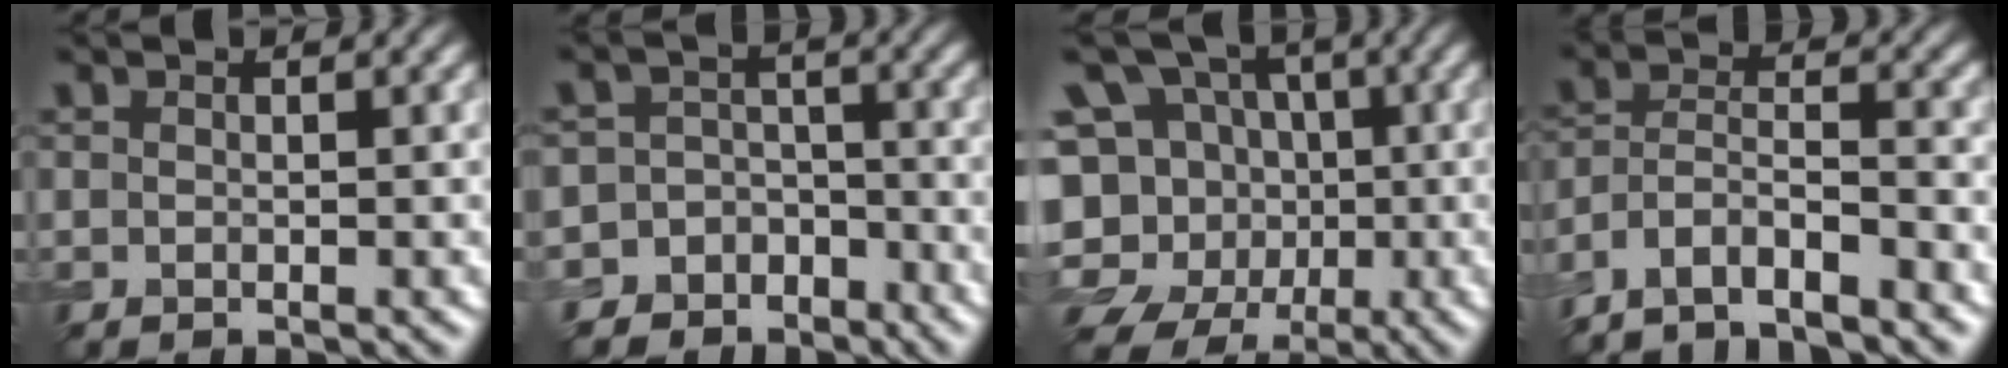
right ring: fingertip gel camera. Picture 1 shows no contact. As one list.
[{"total": 7.6, "force": [-5.1, 5.7, -0.4], "torque": [0.025, -0.007, -0.094]}, {"total": 11.4, "force": [-3.2, 10.1, 4.2], "torque": [-0.091, 0.004, -0.063]}, {"total": 5.9, "force": [-5.1, 1.3, 2.7], "torque": [-0.049, -0.002, -0.099]}]